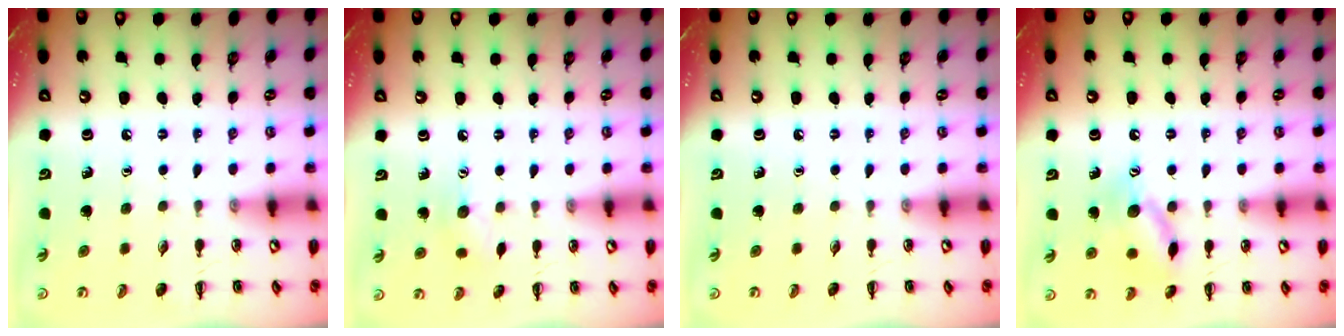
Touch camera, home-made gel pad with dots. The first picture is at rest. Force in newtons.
{"total": 6.9, "press": 6.7, "slide": 1.3}
{"total": 0.0}
{"total": 11.7, "press": 11.7, "slide": 0.5}